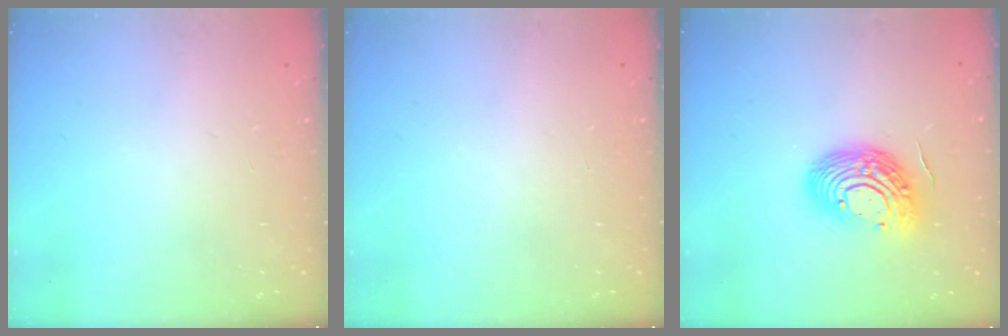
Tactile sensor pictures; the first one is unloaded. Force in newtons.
{"total": 0.0}
{"total": 14.4, "press": 14.3, "slide": 1.4}